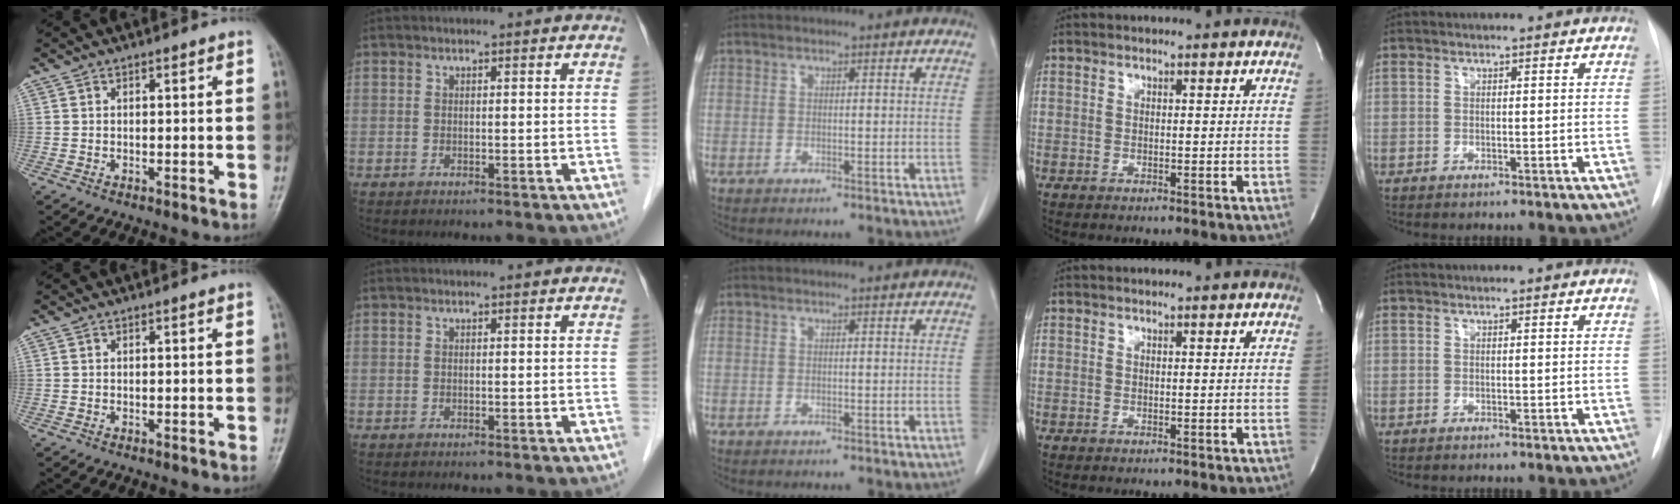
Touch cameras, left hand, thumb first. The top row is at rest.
{}